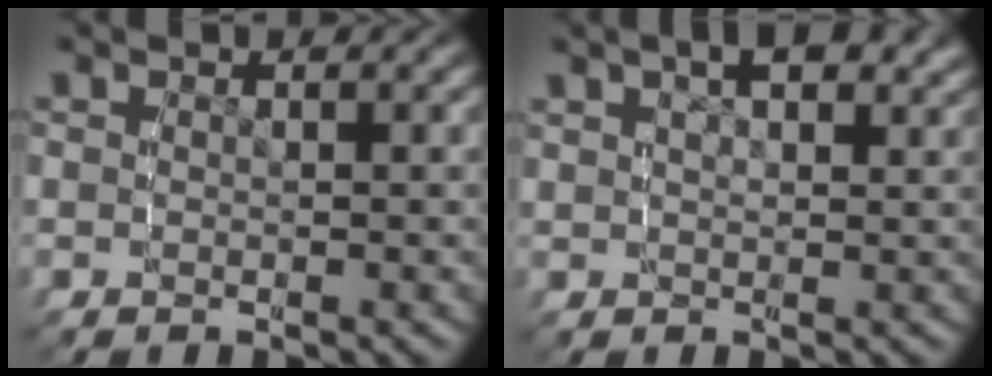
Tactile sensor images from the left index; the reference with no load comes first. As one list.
[{"total": 3.6, "force": [2.1, 1.4, 2.5], "torque": [-0.023, 0.009, 0.037]}]